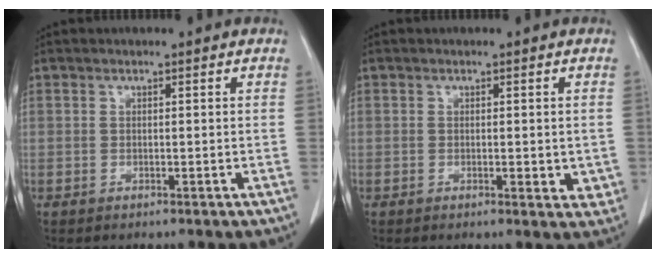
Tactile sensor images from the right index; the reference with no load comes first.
{"total": 3.1, "force": [-0.5, 1.2, 2.8], "torque": [-0.028, -0.004, -0.004]}